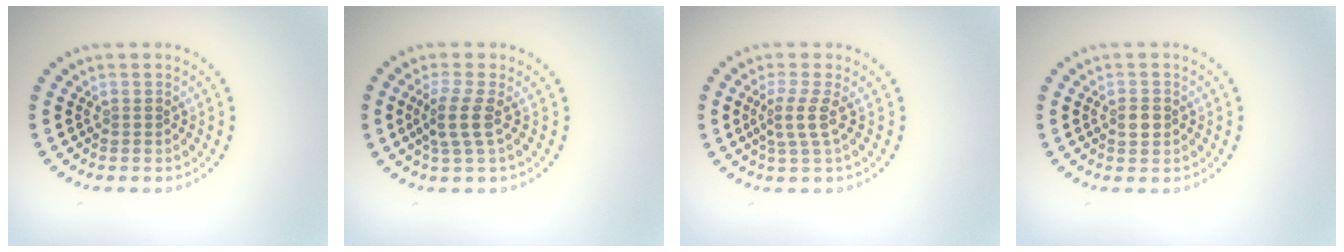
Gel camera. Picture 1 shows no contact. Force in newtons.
{"total": 2.6, "press": 2.0, "slide": 1.6}
{"total": 2.2, "press": 1.5, "slide": 1.6}
{"total": 1.5, "press": 1.5, "slide": 0.3}